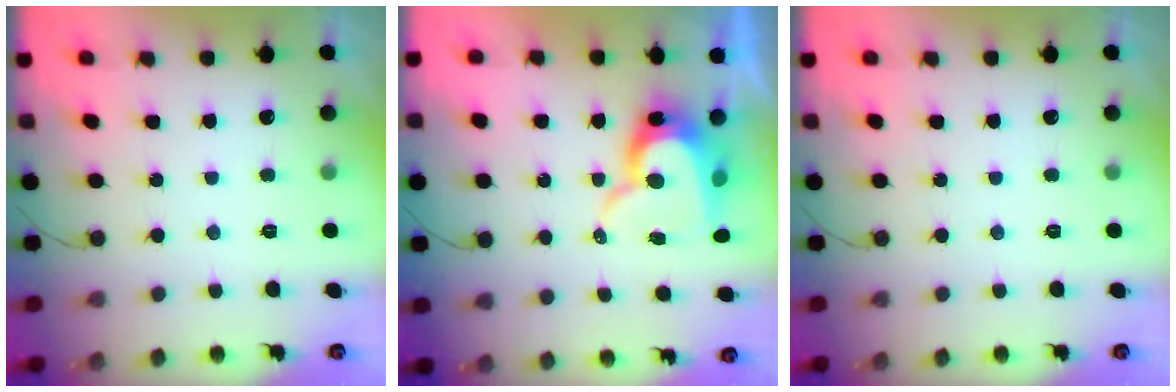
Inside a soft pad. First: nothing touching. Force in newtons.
{"total": 11.9, "press": 11.8, "slide": 0.8}
{"total": 0.0}